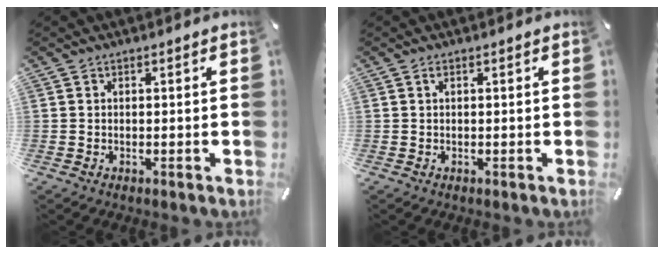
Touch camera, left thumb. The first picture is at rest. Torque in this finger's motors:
{"motor_torque": [0.16, 0.34, 0.14, -0.09, 0.07]}